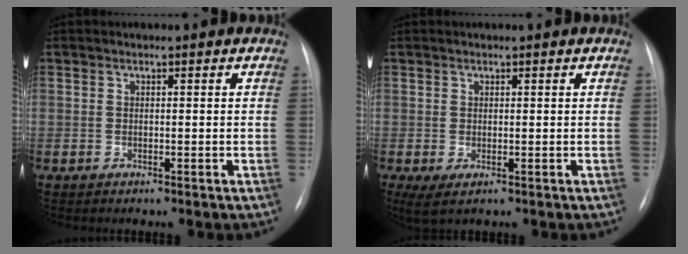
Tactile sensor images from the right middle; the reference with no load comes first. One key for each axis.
{"total": 2.4, "fx": -0.4, "fy": 1.0, "fz": 2.1, "tx": -0.035, "ty": -0.009, "tz": 0.004}